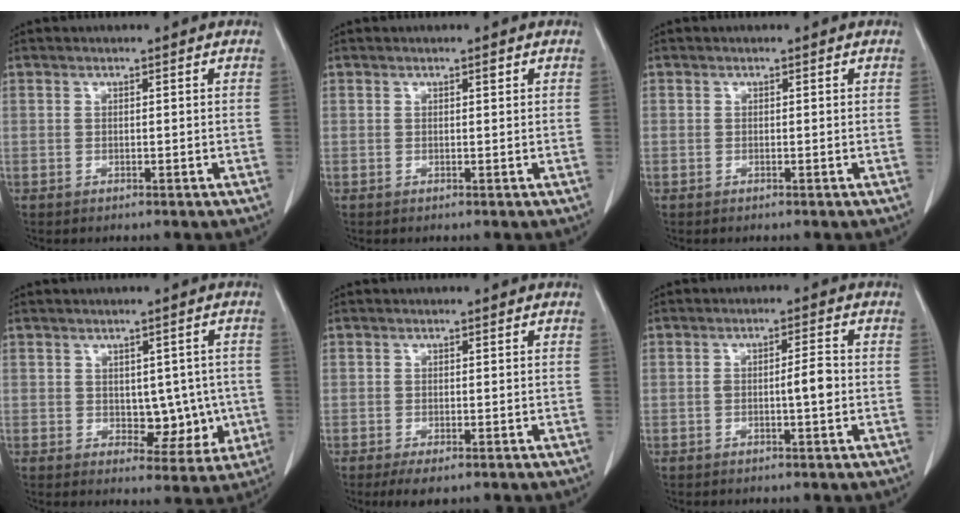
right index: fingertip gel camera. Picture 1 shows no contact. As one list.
[{"total": 0.5, "force": [0.3, 0.1, 0.4], "torque": [-0.007, 0.000, 0.003]}, {"total": 0.0}, {"total": 6.5, "force": [-0.4, 4.0, 5.1], "torque": [-0.050, 0.008, 0.009]}, {"total": 2.8, "force": [-1.7, 1.0, 2.0], "torque": [-0.034, -0.005, -0.022]}, {"total": 3.4, "force": [-0.6, 0.4, 3.3], "torque": [-0.054, 0.003, -0.010]}]